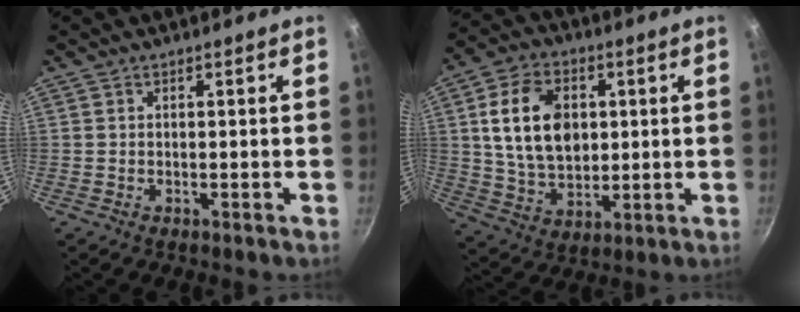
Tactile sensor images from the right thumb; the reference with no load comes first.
{"total": 15.3, "force": [2.8, 10.6, 10.6], "torque": [-0.166, -0.005, 0.053]}